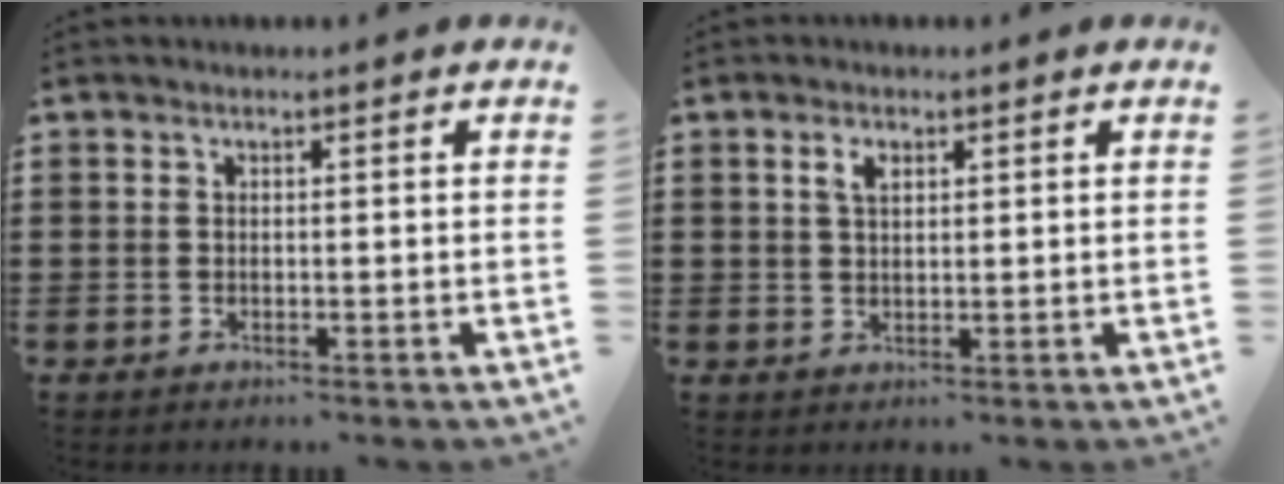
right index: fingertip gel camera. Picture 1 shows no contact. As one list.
[{"total": 2.3, "force": [1.1, 1.2, 1.7], "torque": [-0.037, 0.006, 0.018]}]